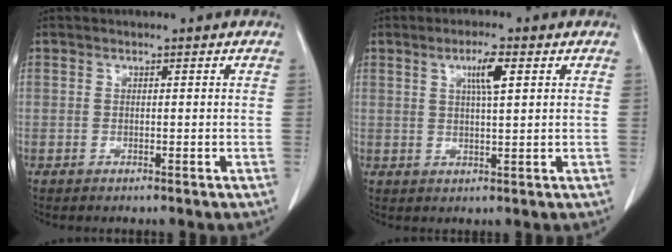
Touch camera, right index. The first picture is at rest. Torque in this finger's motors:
{"motor_torque": [0.10, 0.05, 0.10, 0.03]}